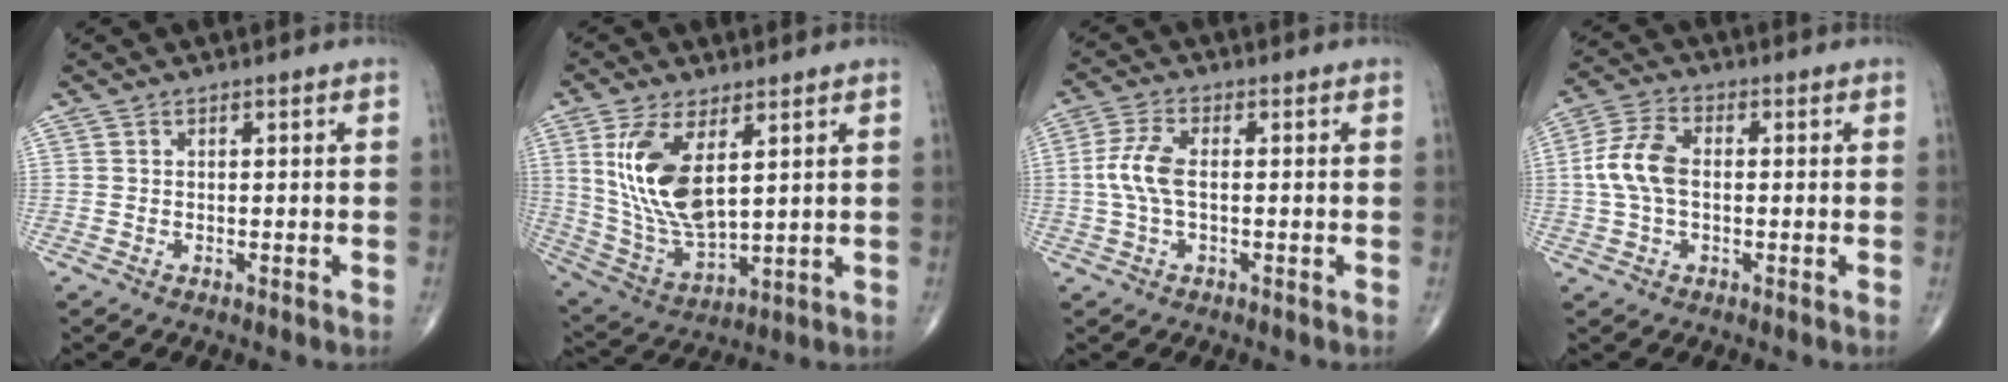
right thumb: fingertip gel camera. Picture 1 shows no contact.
{"total": 14.8, "force": [4.5, 6.7, 12.4], "torque": [-0.247, -0.023, 0.104]}
{"total": 6.1, "force": [-0.1, 2.8, 5.5], "torque": [-0.136, 0.014, -0.008]}
{"total": 8.4, "force": [0.0, 5.1, 6.6], "torque": [-0.142, 0.020, -0.006]}